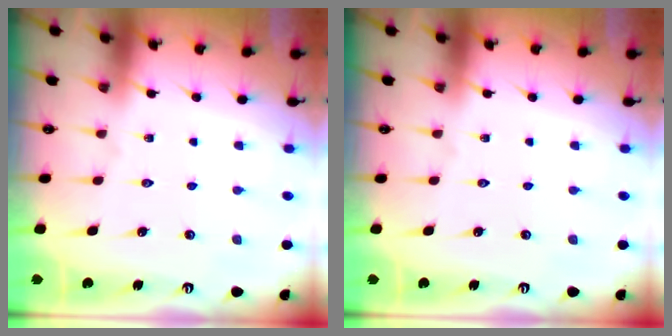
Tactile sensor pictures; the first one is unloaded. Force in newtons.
{"total": 0.0}